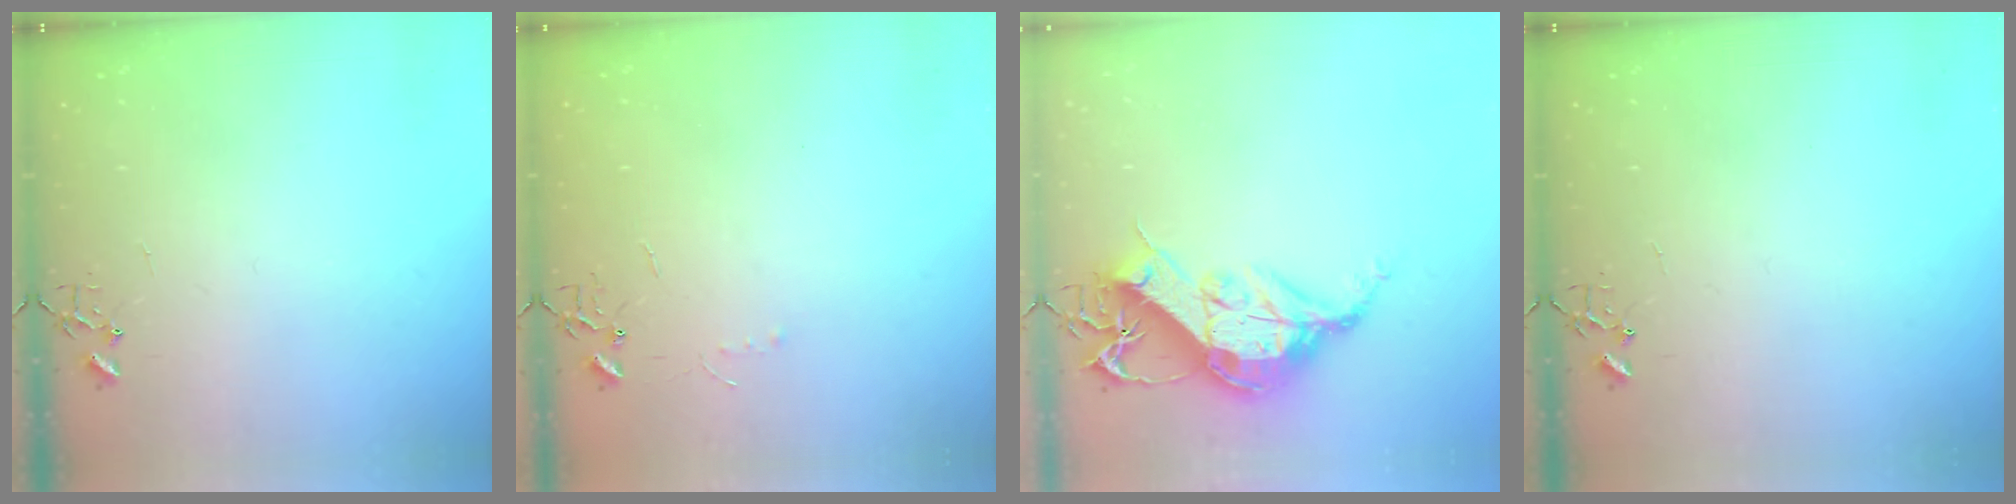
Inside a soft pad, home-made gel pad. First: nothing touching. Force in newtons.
{"total": 3.7, "press": 3.6, "slide": 0.5}
{"total": 21.1, "press": 21.1, "slide": 1.5}
{"total": 0.0}